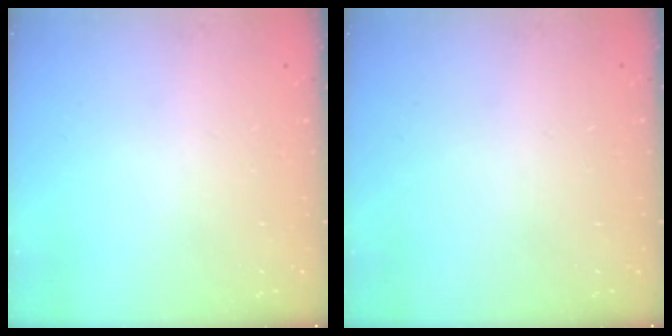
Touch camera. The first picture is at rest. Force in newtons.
{"total": 0.0}